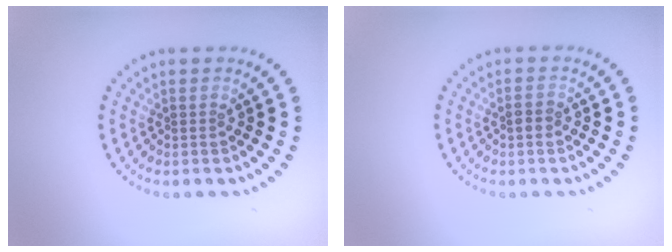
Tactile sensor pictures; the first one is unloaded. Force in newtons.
{"total": 1.2, "press": 1.1, "slide": 0.2}